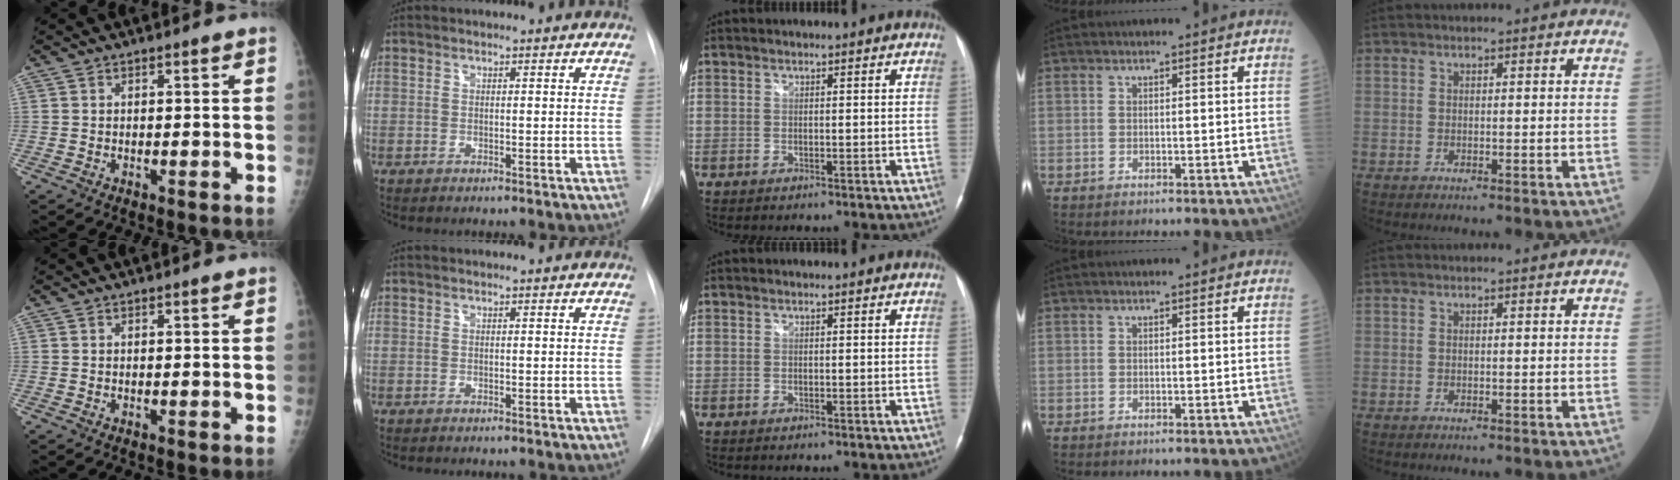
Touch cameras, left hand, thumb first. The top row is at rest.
{}